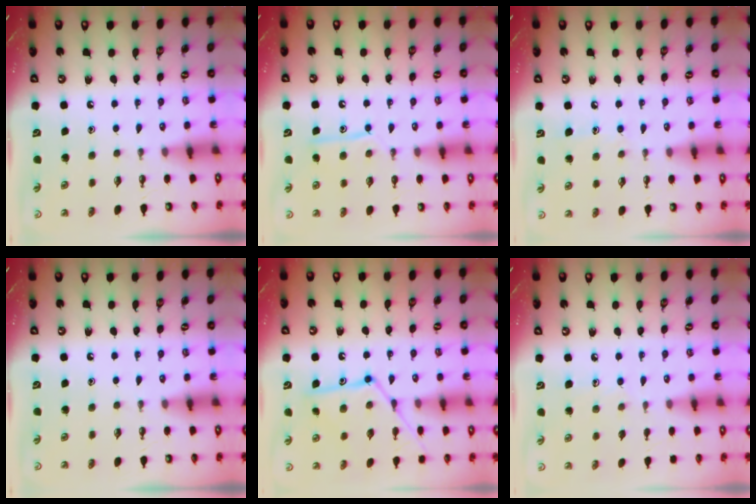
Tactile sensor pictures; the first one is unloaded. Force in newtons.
{"total": 10.2, "press": 10.2, "slide": 0.8}
{"total": 5.7, "press": 5.6, "slide": 0.6}
{"total": 0.0}
{"total": 12.9, "press": 12.8, "slide": 0.6}
{"total": 6.0, "press": 6.0, "slide": 0.6}